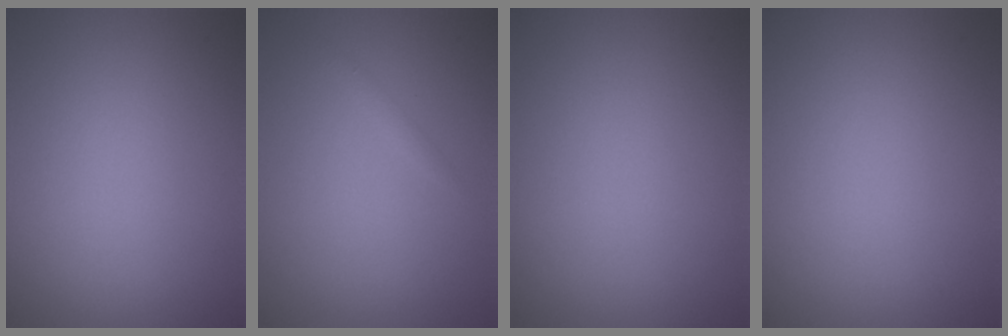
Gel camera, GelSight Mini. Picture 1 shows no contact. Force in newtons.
{"total": 0.5, "press": 0.5, "slide": 0.0}
{"total": 0.0}
{"total": 0.0}